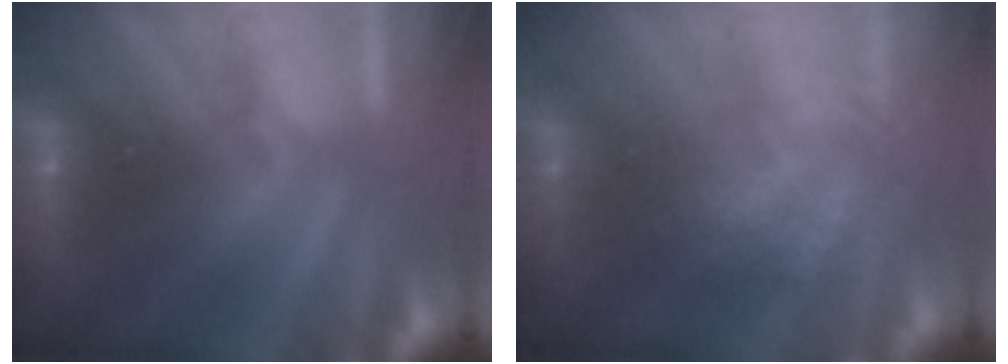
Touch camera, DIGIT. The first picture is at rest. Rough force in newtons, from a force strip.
{"total": 3.8}